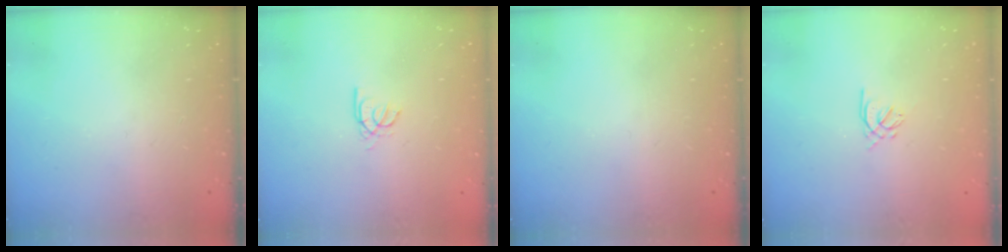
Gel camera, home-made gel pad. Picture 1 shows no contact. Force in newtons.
{"total": 2.4, "press": 2.4, "slide": 0.3}
{"total": 0.0}
{"total": 1.2, "press": 1.0, "slide": 0.5}